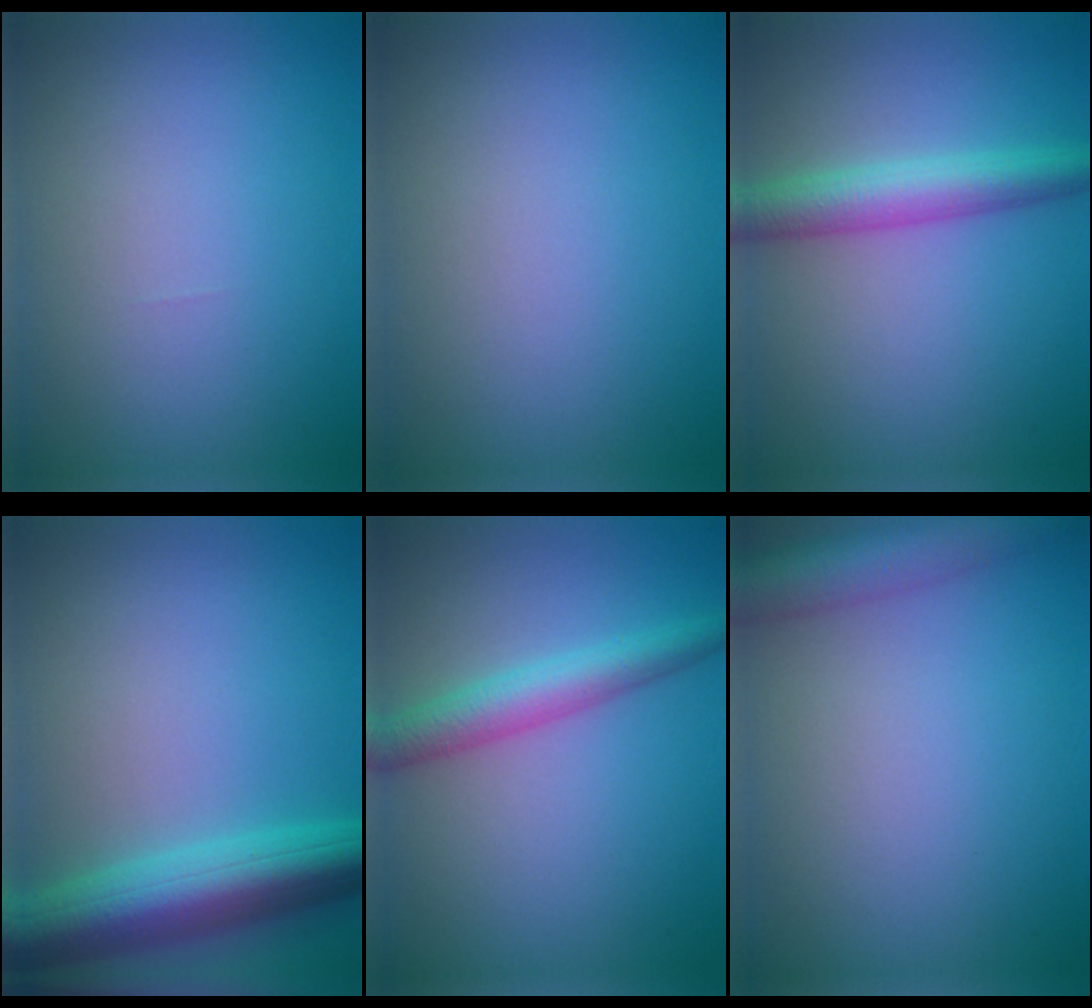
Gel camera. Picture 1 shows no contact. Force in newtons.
{"total": 0.0}
{"total": 4.4, "press": 4.4, "slide": 0.1}
{"total": 8.0, "press": 8.0, "slide": 0.4}
{"total": 3.9, "press": 3.9, "slide": 0.1}
{"total": 5.5, "press": 5.5, "slide": 0.3}